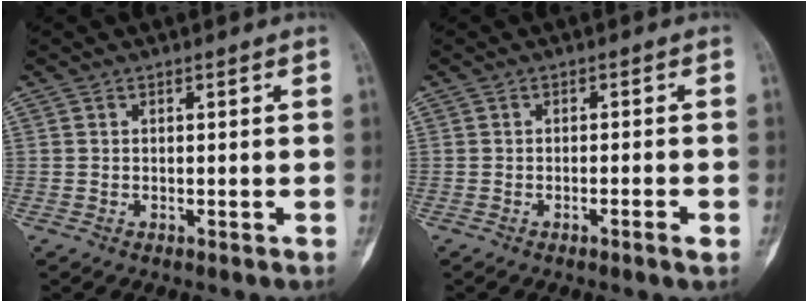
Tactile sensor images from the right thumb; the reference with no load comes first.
{"total": 1.9, "force": [-1.0, 0.1, 1.7], "torque": [-0.035, 0.002, -0.018]}